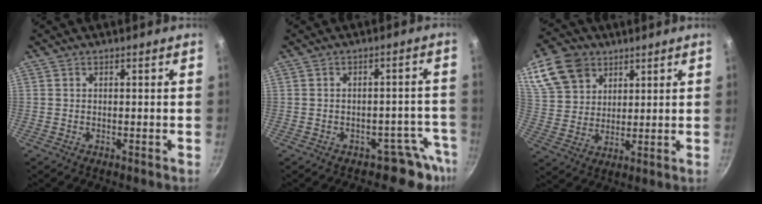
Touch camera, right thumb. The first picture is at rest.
{"total": 5.6, "force": [-4.1, 3.6, 1.0], "torque": [0.057, 0.059, -0.048]}
{"total": 12.8, "force": [6.8, 9.3, 5.5], "torque": [-0.088, -0.010, 0.132]}